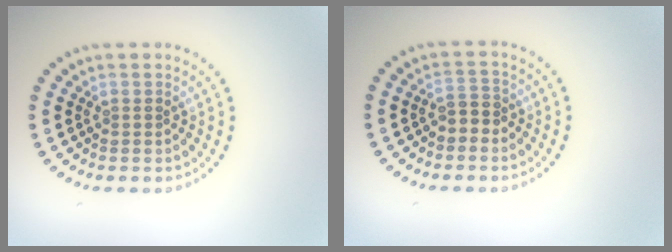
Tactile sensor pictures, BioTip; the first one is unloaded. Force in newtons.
{"total": 1.7, "press": 1.6, "slide": 0.8}